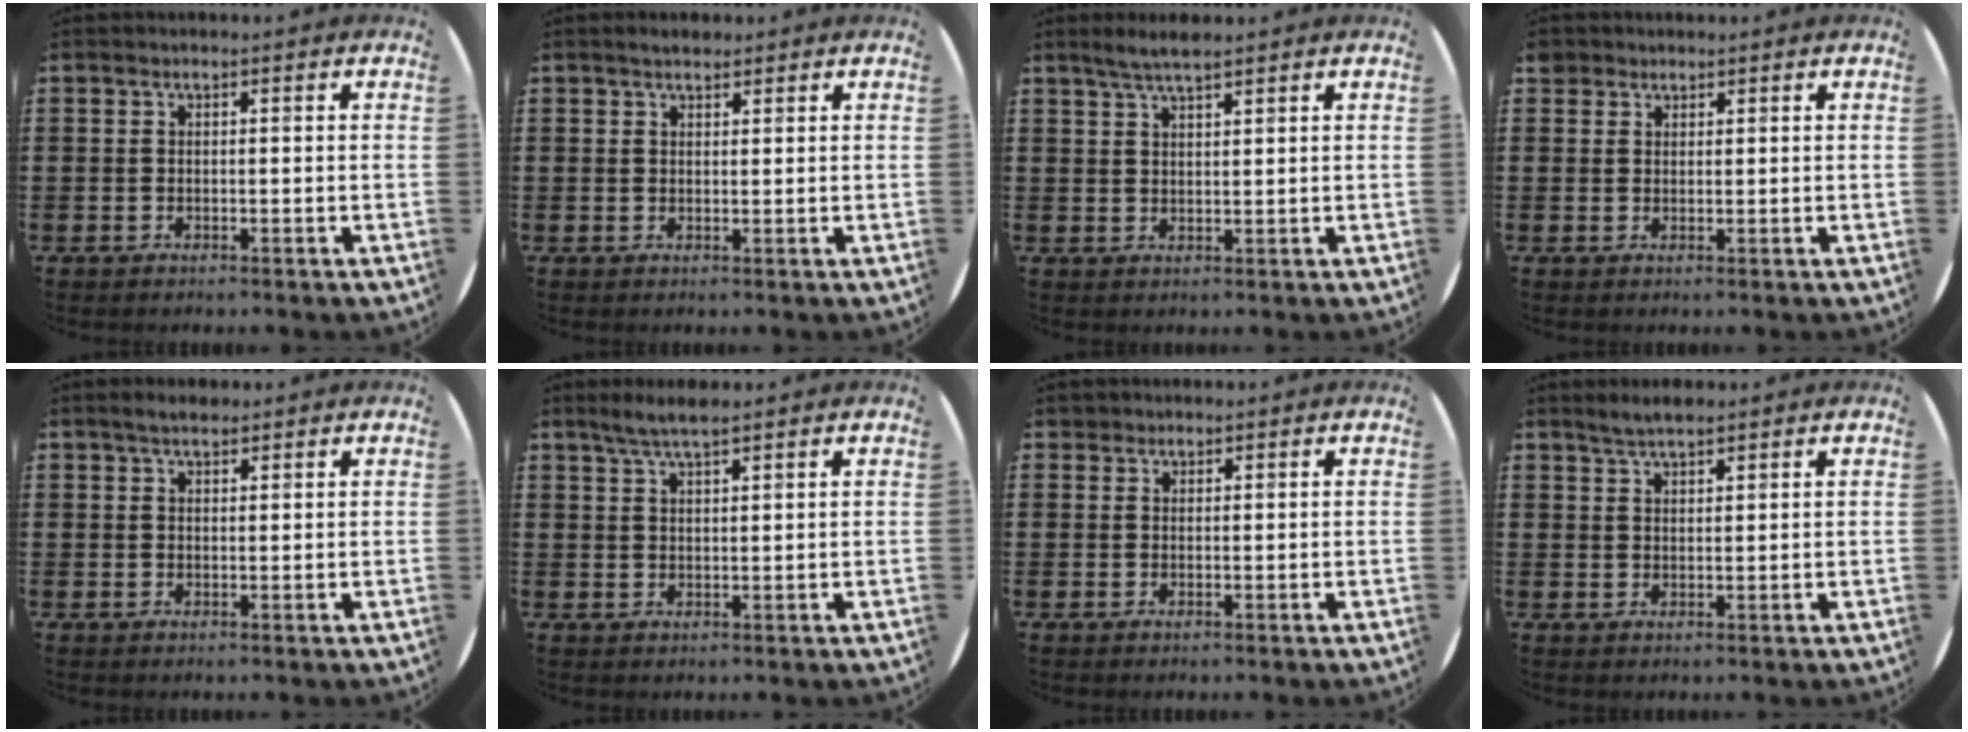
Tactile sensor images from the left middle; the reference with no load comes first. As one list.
[{"total": 1.5, "force": [1.3, 0.4, 0.4], "torque": [-0.001, 0.001, 0.023]}, {"total": 3.1, "force": [2.7, 0.3, 1.4], "torque": [-0.032, 0.001, 0.048]}, {"total": 1.7, "force": [1.4, 0.8, 0.0], "torque": [0.006, 0.001, 0.027]}, {"total": 2.0, "force": [1.7, 0.6, 0.9], "torque": [-0.010, 0.003, 0.030]}, {"total": 3.4, "force": [2.8, 0.4, 1.8], "torque": [-0.040, 0.002, 0.050]}, {"total": 1.1, "force": [1.0, 0.4, 0.0], "torque": [-0.001, 0.003, 0.020]}, {"total": 2.6, "force": [2.4, 0.4, 0.8], "torque": [-0.019, 0.003, 0.045]}]